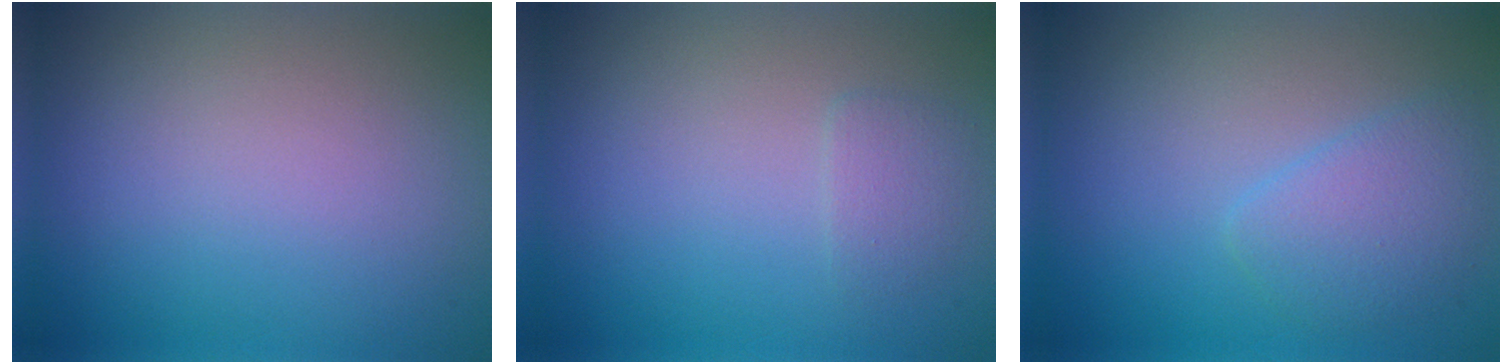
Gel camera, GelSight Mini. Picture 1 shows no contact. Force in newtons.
{"total": 1.2, "press": 1.1, "slide": 0.3}
{"total": 2.7, "press": 2.7, "slide": 0.1}